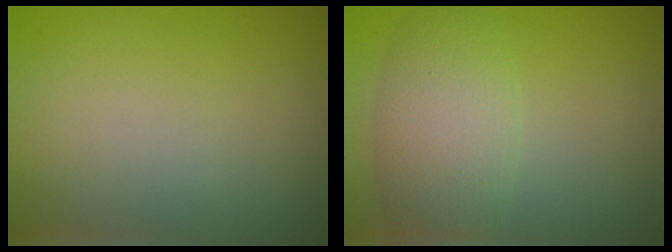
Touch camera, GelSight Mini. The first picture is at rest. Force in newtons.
{"total": 4.8, "press": 4.8, "slide": 0.2}